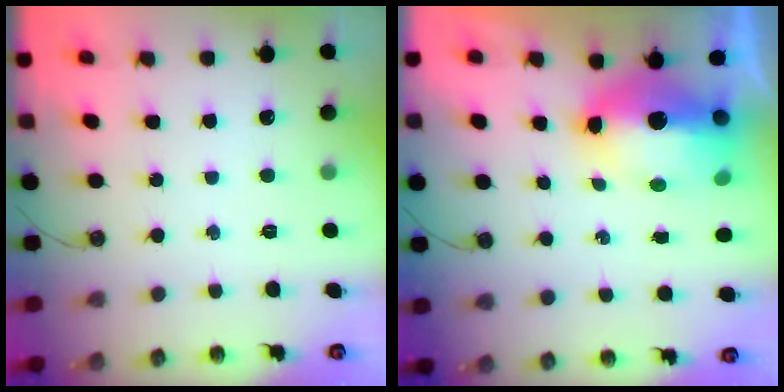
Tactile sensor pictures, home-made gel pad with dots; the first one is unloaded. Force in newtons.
{"total": 15.9, "press": 13.6, "slide": 8.3}